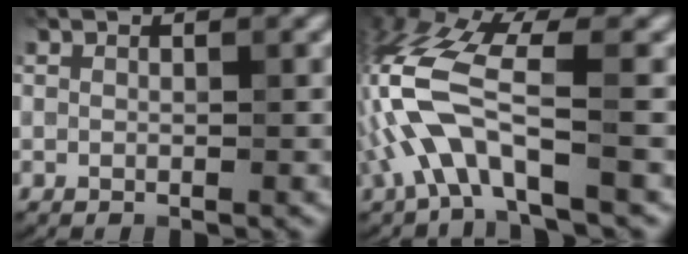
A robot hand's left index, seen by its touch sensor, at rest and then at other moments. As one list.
[{"total": 7.1, "force": [-2.2, 2.5, 6.3], "torque": [-0.152, 0.013, -0.049]}]